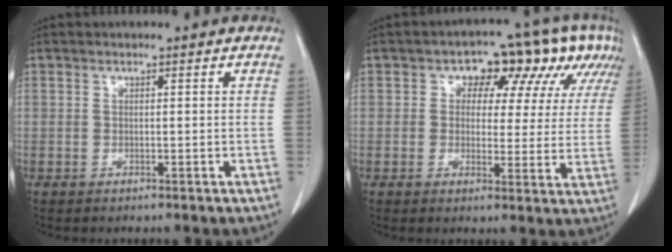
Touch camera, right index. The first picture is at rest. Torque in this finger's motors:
{"motor_torque": [0.57, 0.49, 0.10, 0.02]}